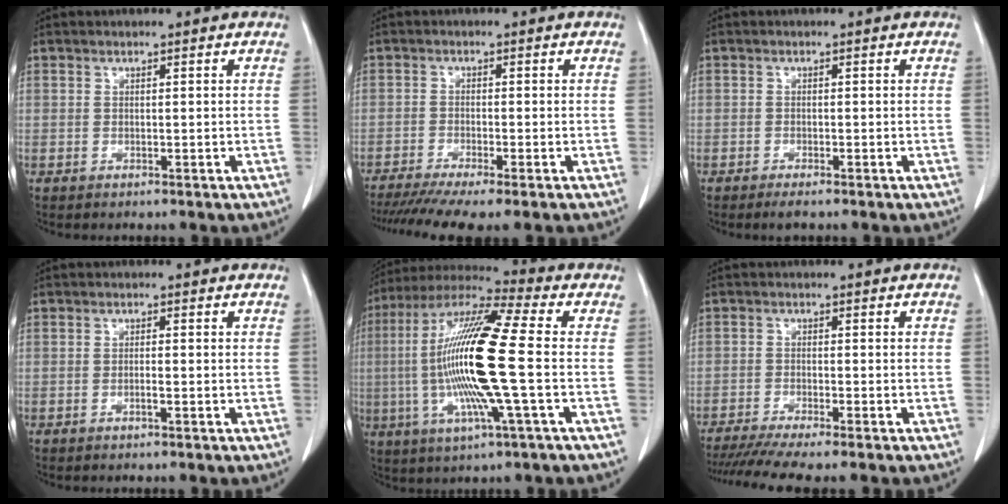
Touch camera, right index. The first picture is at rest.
{"total": 9.2, "force": [-7.3, 0.1, 5.5], "torque": [-0.084, -0.015, -0.116]}
{"total": 1.6, "force": [-1.3, 0.2, 0.9], "torque": [-0.017, -0.003, -0.020]}
{"total": 1.2, "force": [-0.4, 0.1, 1.1], "torque": [-0.021, 0.001, -0.008]}
{"total": 19.0, "force": [-1.5, 0.7, 18.9], "torque": [-0.388, -0.002, -0.041]}
{"total": 8.7, "force": [-7.4, -0.3, 4.6], "torque": [-0.066, -0.018, -0.117]}